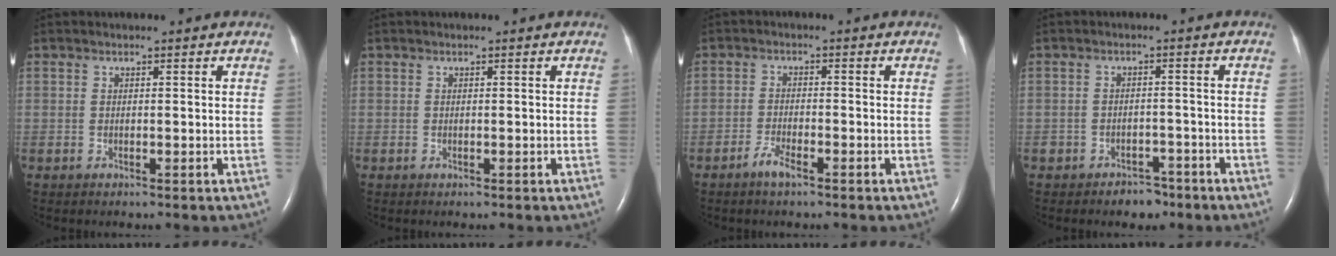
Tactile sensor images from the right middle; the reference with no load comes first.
{"total": 0.0}
{"total": 2.7, "force": [-2.0, 0.4, 1.8], "torque": [-0.044, -0.002, -0.039]}
{"total": 3.2, "force": [-2.3, 2.1, 0.7], "torque": [-0.012, 0.011, -0.027]}